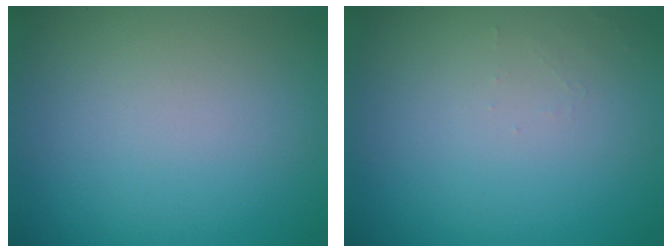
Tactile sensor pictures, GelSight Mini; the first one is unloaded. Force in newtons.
{"total": 0.7, "press": 0.7, "slide": 0.1}